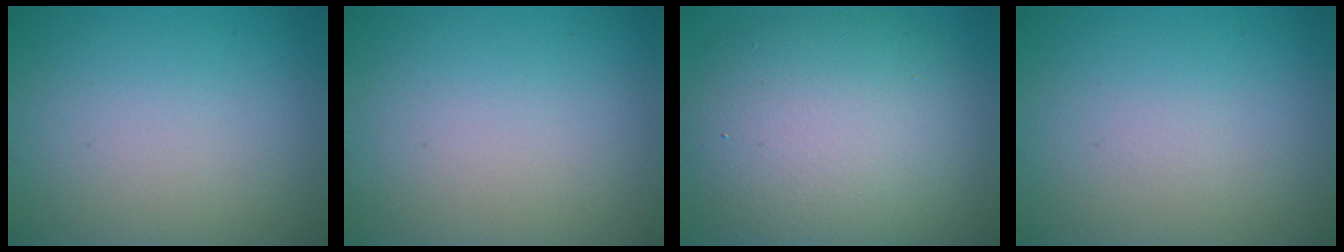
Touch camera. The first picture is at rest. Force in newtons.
{"total": 0.0}
{"total": 10.8, "press": 10.8, "slide": 1.0}
{"total": 0.0}